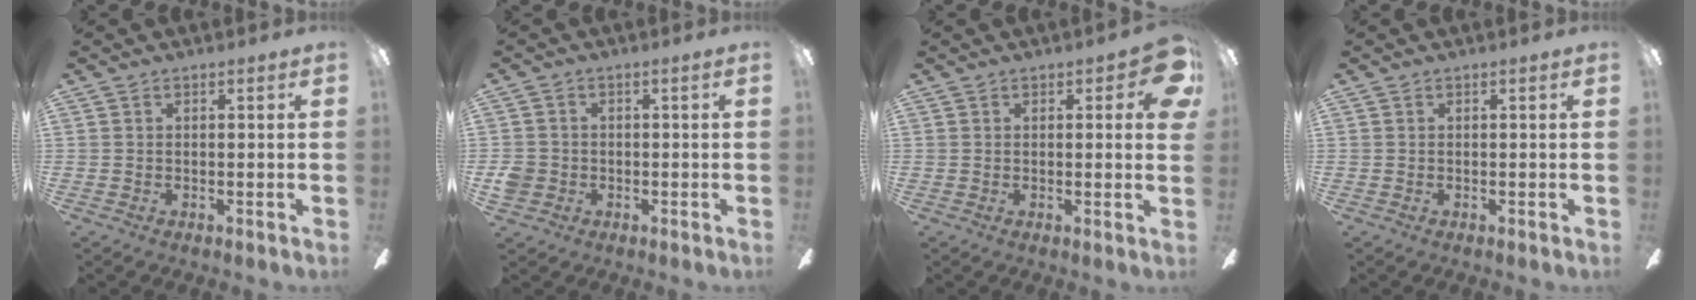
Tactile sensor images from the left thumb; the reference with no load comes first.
{"total": 3.4, "force": [-1.2, 3.0, 1.0], "torque": [-0.024, 0.005, -0.023]}
{"total": 6.6, "force": [2.4, 2.6, 5.6], "torque": [-0.057, -0.010, 0.035]}
{"total": 0.0}